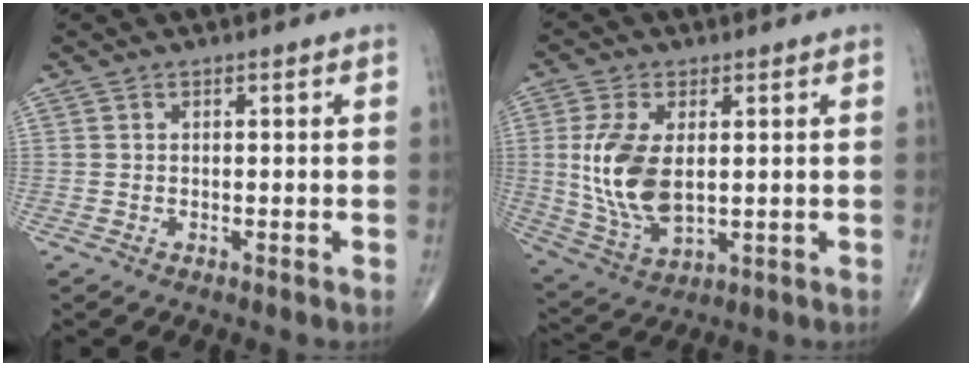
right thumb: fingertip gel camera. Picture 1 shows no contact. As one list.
[{"total": 12.7, "force": [1.1, 6.7, 10.7], "torque": [-0.222, -0.013, 0.034]}]